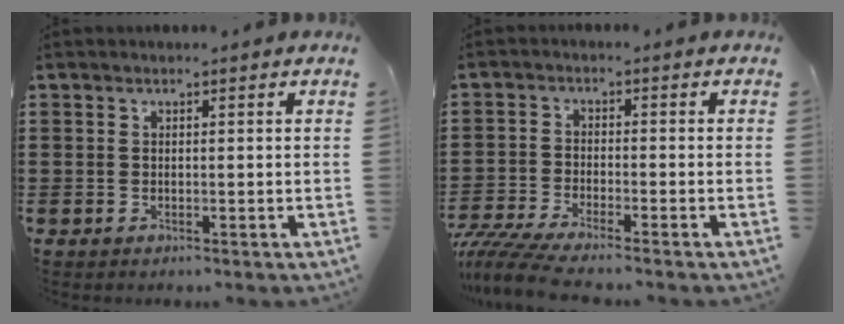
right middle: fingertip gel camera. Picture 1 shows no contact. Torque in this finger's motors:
{"motor_torque": [1.50, -0.64, 0.39, 0.18]}